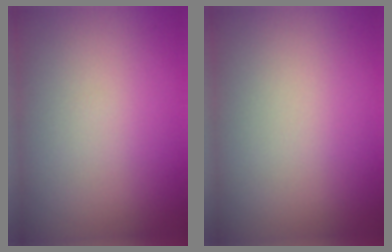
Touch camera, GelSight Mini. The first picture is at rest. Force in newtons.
{"total": 0.0}